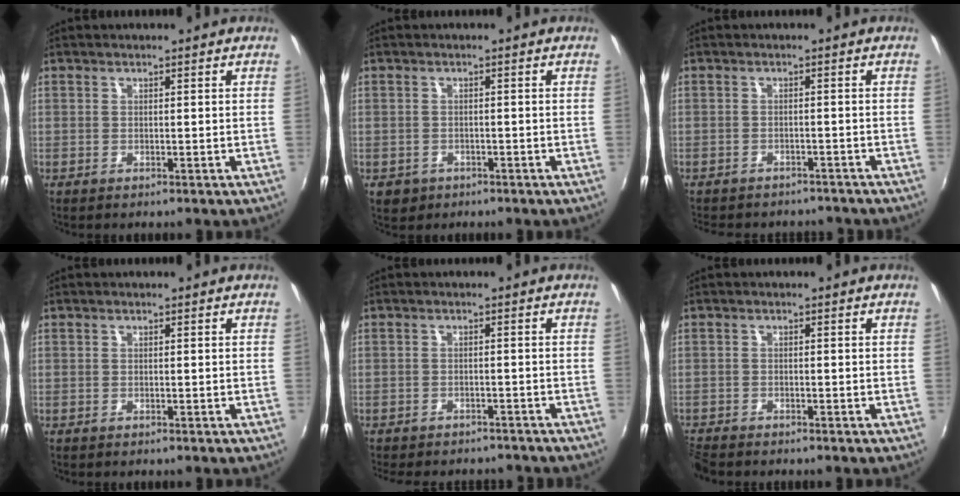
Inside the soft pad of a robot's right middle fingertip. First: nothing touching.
{"total": 3.2, "force": [-1.3, 2.7, 1.1], "torque": [-0.029, -0.004, -0.016]}
{"total": 8.2, "force": [-7.2, 2.9, 2.6], "torque": [-0.063, -0.016, -0.097]}
{"total": 0.0}
{"total": 8.9, "force": [-7.9, 2.9, 3.1], "torque": [-0.076, -0.015, -0.108]}
{"total": 3.8, "force": [-3.6, 0.6, 0.9], "torque": [-0.033, -0.020, -0.072]}